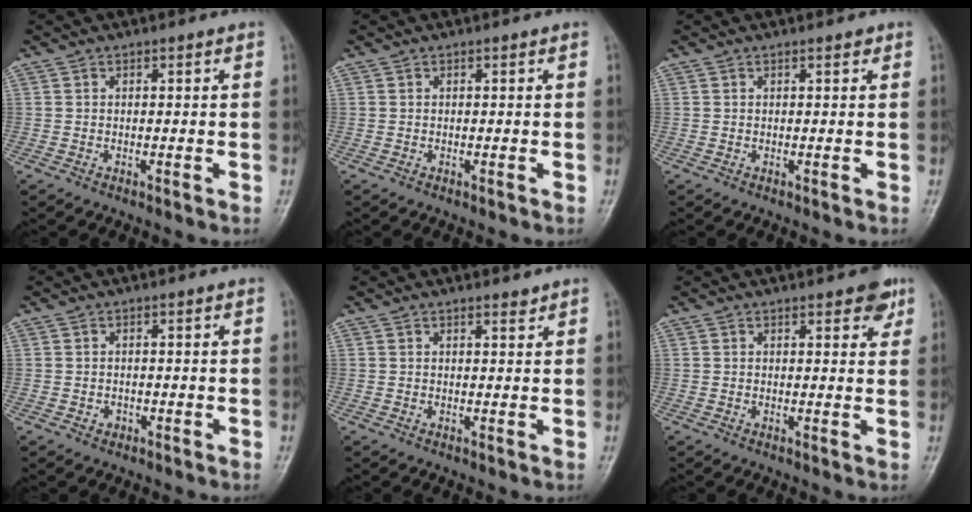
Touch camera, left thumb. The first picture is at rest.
{"total": 0.0}
{"total": 0.6, "force": [0.4, 0.3, 0.4], "torque": [-0.002, -0.001, 0.003]}
{"total": 1.2, "force": [-0.6, 1.0, 0.3], "torque": [0.000, 0.004, -0.008]}
{"total": 1.0, "force": [0.9, 0.2, 0.3], "torque": [-0.004, -0.008, 0.014]}
{"total": 3.7, "force": [2.2, 1.6, 2.5], "torque": [-0.012, -0.008, 0.024]}